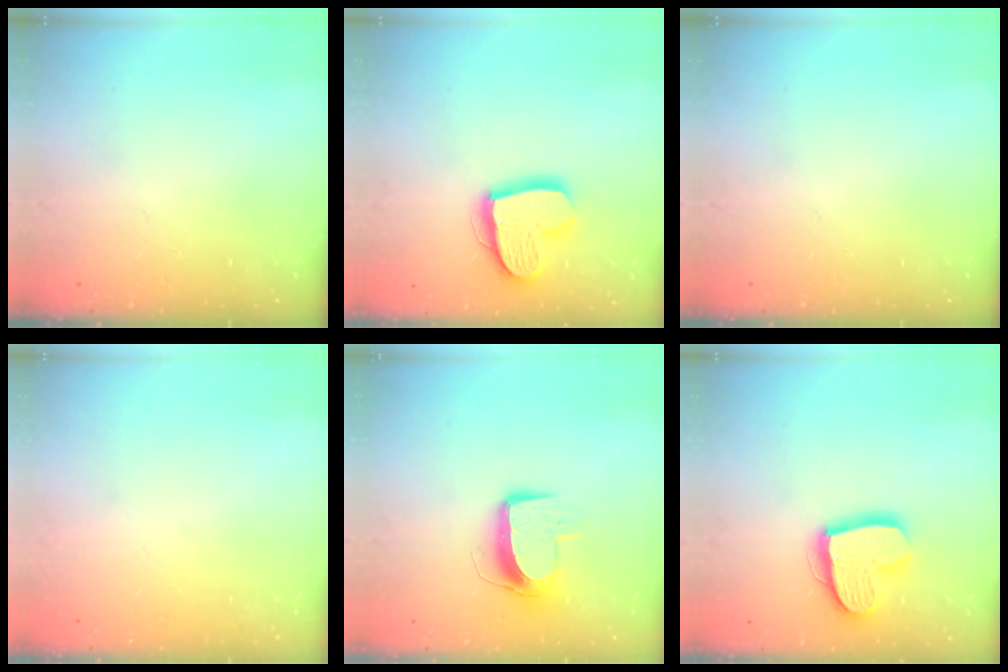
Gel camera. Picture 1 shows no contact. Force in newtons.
{"total": 16.5, "press": 16.5, "slide": 1.6}
{"total": 0.0}
{"total": 0.0}
{"total": 10.0, "press": 10.0, "slide": 0.3}
{"total": 16.5, "press": 16.5, "slide": 1.6}